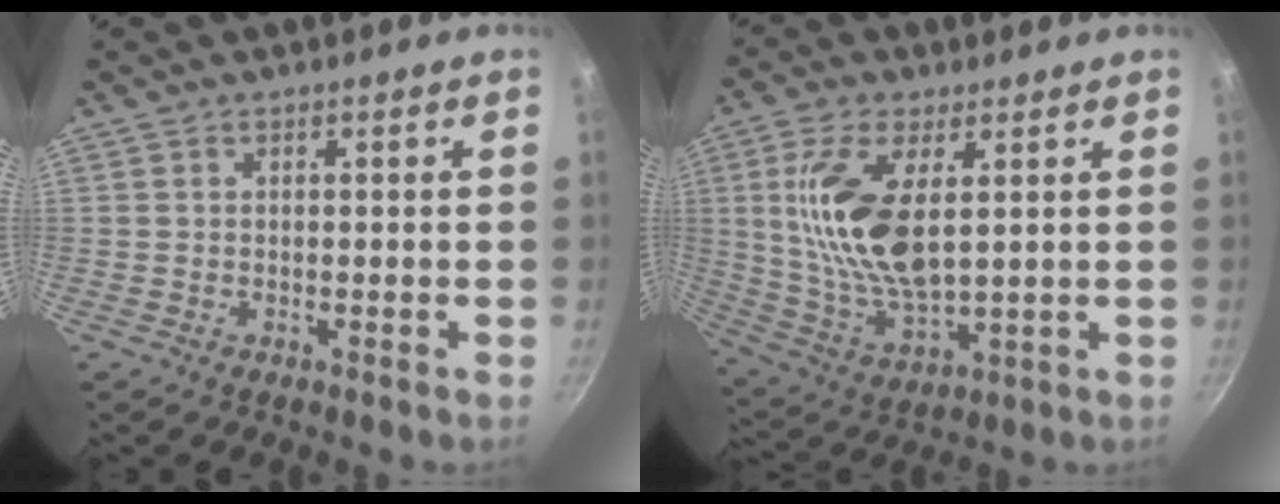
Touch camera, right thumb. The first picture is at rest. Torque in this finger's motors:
{"motor_torque": [-0.72, 1.63, 1.97, 0.60, 0.20]}